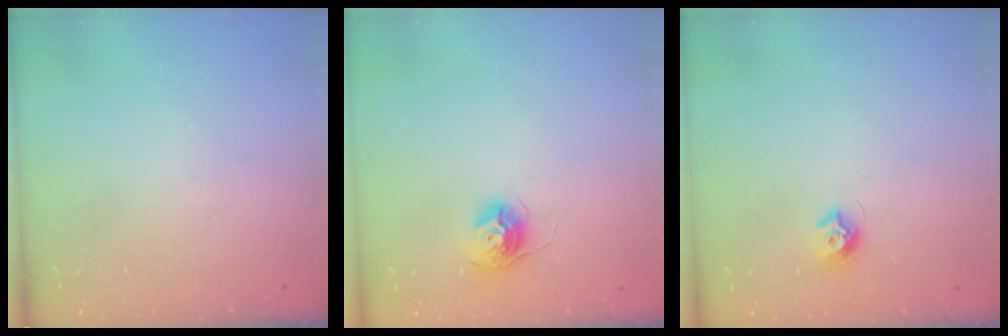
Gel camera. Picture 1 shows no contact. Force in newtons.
{"total": 10.8, "press": 10.8, "slide": 0.8}
{"total": 7.3, "press": 7.3, "slide": 0.6}